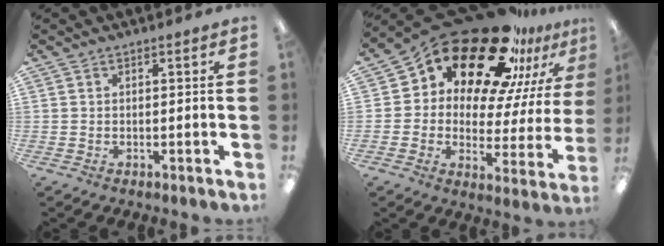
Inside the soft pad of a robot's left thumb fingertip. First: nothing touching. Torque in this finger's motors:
{"motor_torque": [0.22, 1.53, 1.68, -1.09, 0.14]}